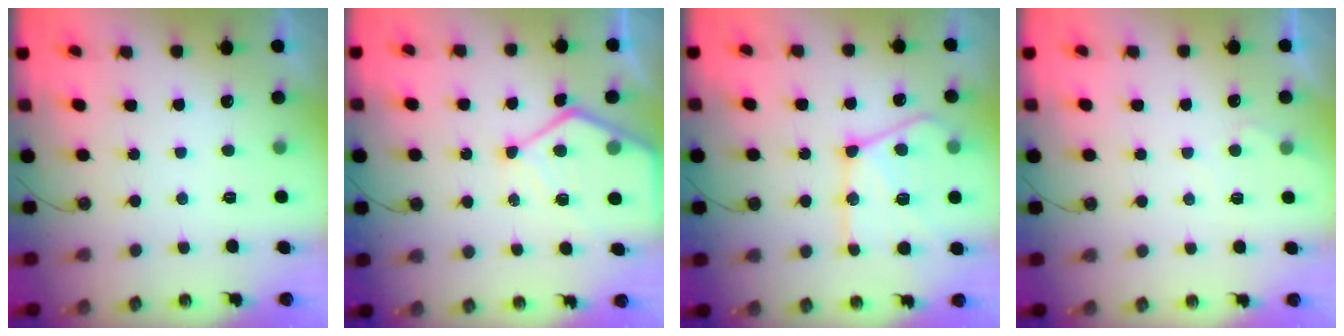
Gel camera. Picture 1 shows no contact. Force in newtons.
{"total": 11.6, "press": 11.6, "slide": 1.1}
{"total": 19.7, "press": 19.6, "slide": 2.2}
{"total": 3.6, "press": 3.6, "slide": 0.5}